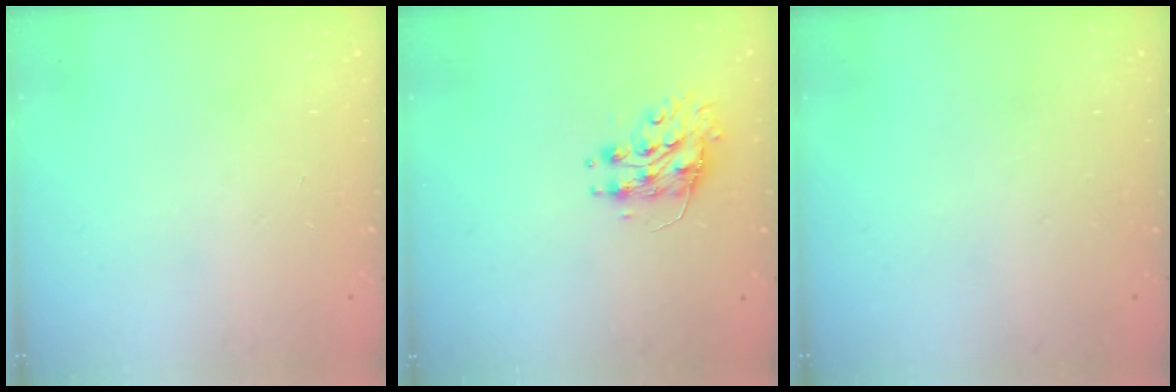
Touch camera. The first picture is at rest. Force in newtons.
{"total": 8.5, "press": 8.5, "slide": 0.2}
{"total": 0.0}